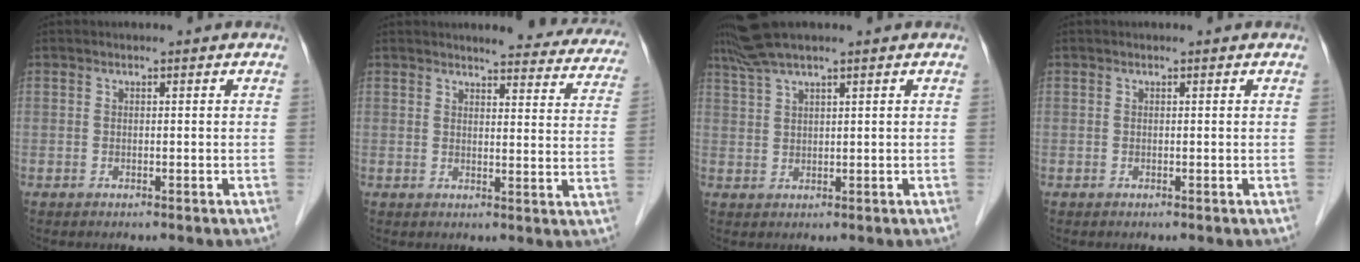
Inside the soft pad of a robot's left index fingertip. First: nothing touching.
{"total": 15.1, "force": [14.1, 3.0, 4.5], "torque": [-0.021, -0.046, 0.134]}
{"total": 5.0, "force": [4.2, 0.4, 2.7], "torque": [-0.062, 0.032, 0.087]}
{"total": 0.0}